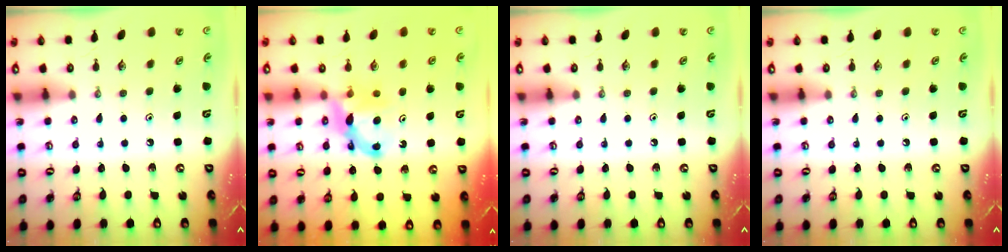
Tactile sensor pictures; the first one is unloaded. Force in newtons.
{"total": 7.8, "press": 7.8, "slide": 0.4}
{"total": 0.0}
{"total": 0.0}